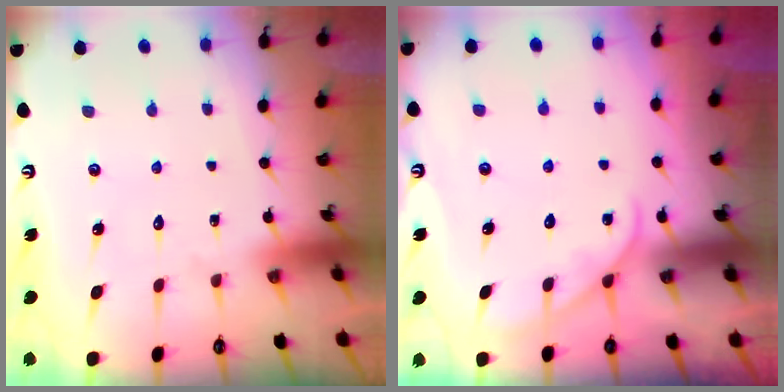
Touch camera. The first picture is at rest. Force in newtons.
{"total": 4.4, "press": 4.4, "slide": 0.4}